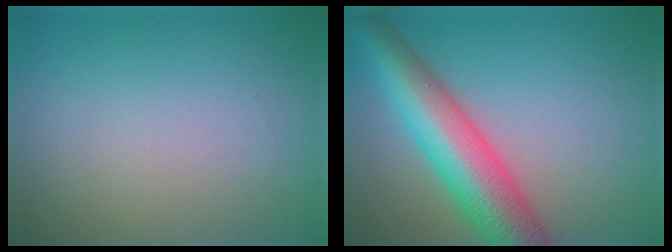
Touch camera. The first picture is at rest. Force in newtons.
{"total": 9.3, "press": 9.3, "slide": 0.2}